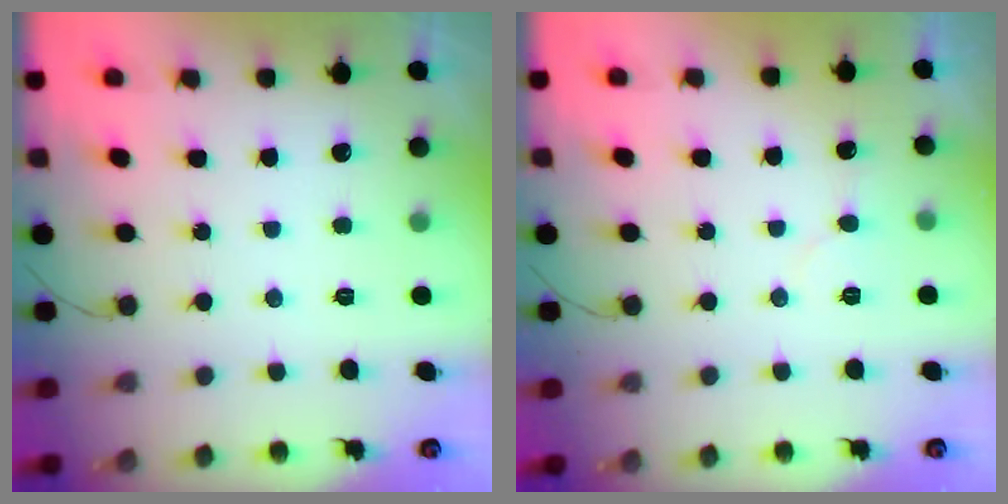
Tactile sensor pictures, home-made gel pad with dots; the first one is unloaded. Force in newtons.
{"total": 4.4, "press": 4.3, "slide": 0.4}